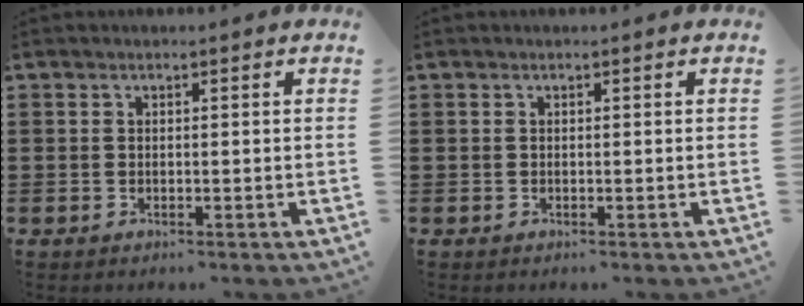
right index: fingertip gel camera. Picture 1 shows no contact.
{"total": 0.0}